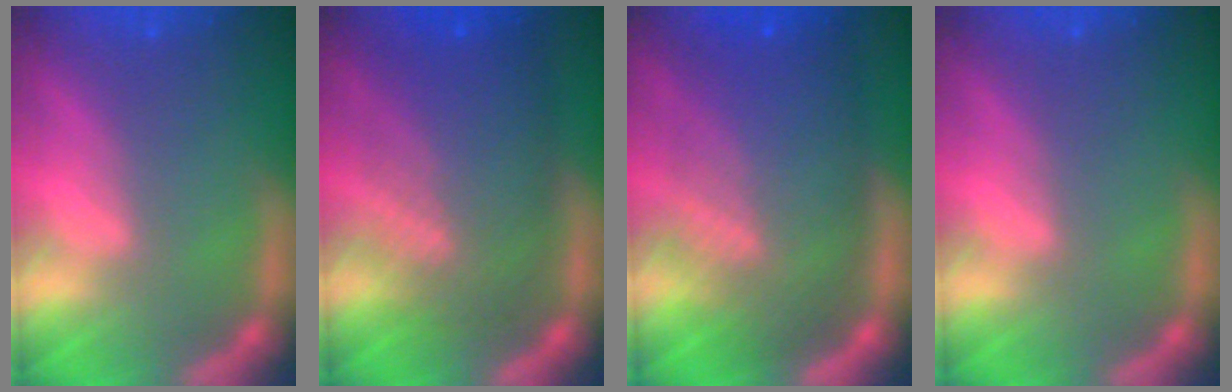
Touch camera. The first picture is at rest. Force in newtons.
{"total": 8.5}
{"total": 10.0}
{"total": 0.0}